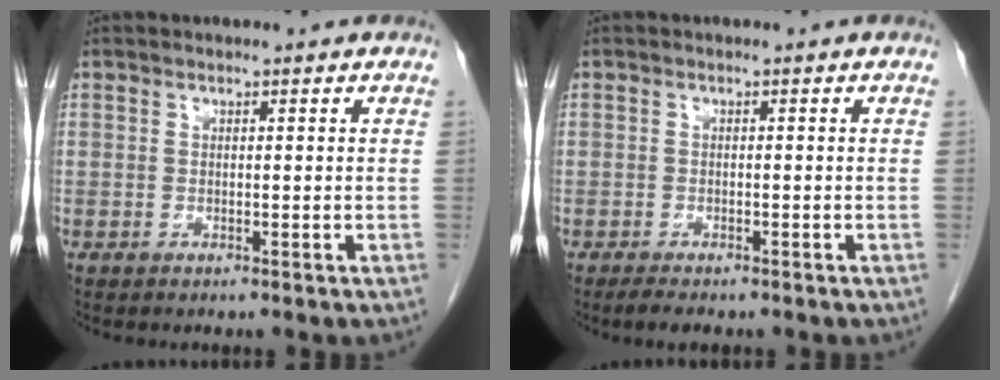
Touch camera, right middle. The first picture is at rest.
{"total": 2.1, "force": [-1.7, 0.7, 1.1], "torque": [-0.024, -0.005, -0.025]}